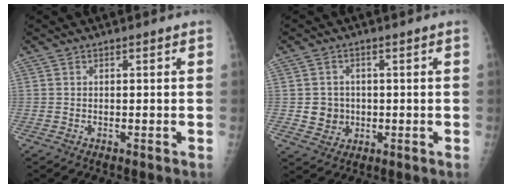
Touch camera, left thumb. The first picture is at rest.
{"total": 4.3, "force": [-0.1, 4.1, 1.2], "torque": [0.008, 0.004, 0.005]}